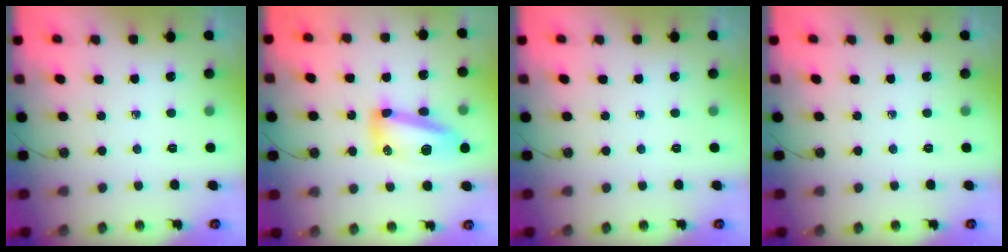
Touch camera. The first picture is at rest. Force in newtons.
{"total": 12.9, "press": 12.8, "slide": 1.2}
{"total": 0.0}
{"total": 0.0}